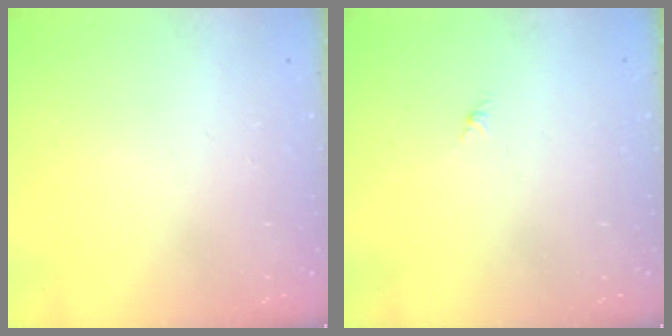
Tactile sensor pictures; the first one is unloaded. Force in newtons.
{"total": 0.0}